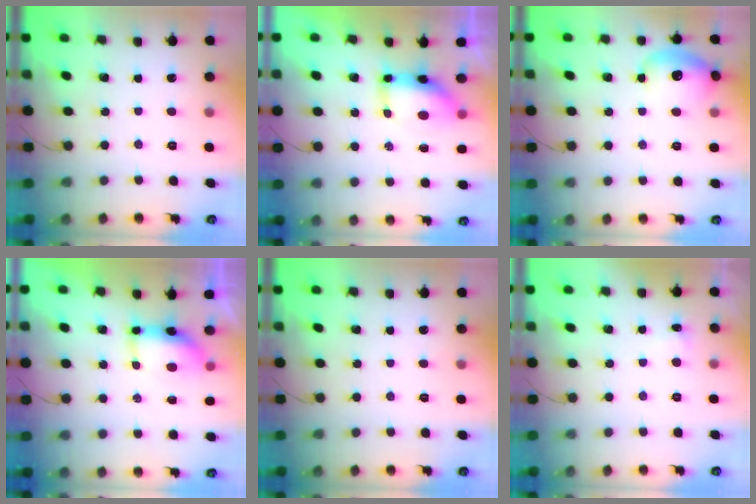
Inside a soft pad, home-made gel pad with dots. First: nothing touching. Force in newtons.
{"total": 8.3, "press": 8.2, "slide": 1.2}
{"total": 13.4, "press": 12.5, "slide": 5.0}
{"total": 7.4, "press": 7.3, "slide": 0.9}
{"total": 0.0}
{"total": 3.9, "press": 3.7, "slide": 1.3}